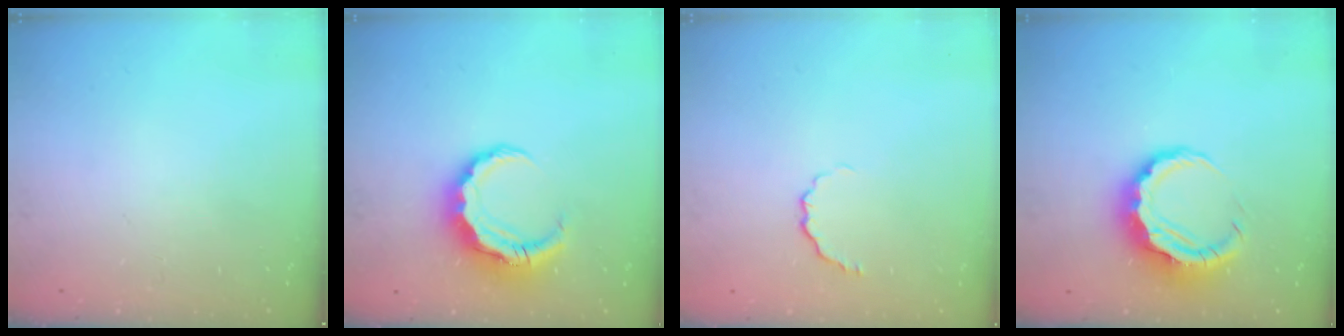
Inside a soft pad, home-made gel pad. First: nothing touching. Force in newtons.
{"total": 8.2, "press": 8.1, "slide": 1.3}
{"total": 4.2, "press": 4.0, "slide": 1.1}
{"total": 8.9, "press": 8.8, "slide": 1.1}